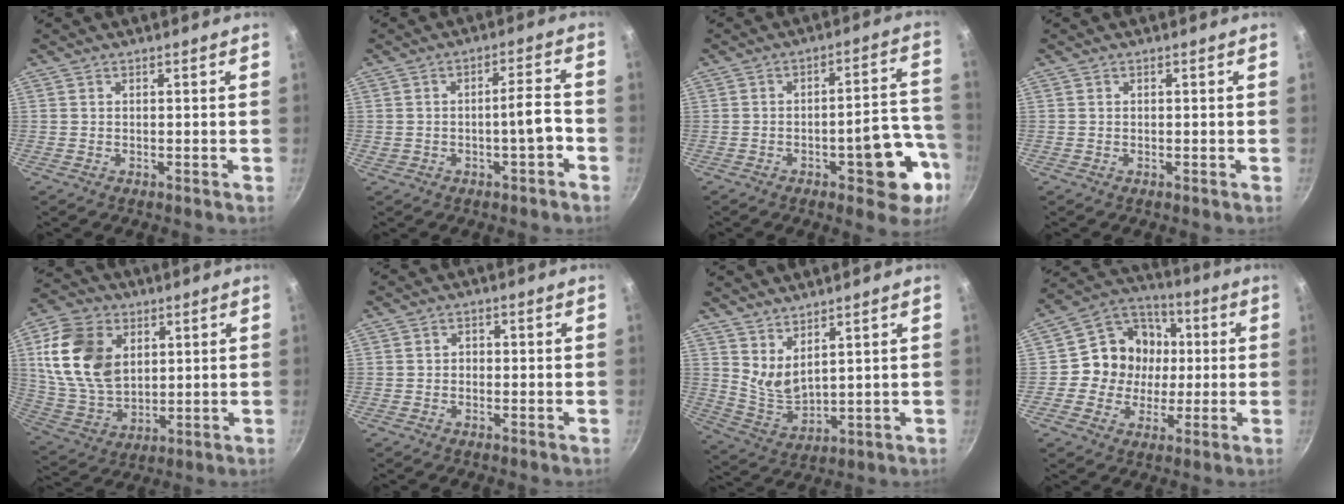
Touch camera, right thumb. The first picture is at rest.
{"total": 5.2, "force": [-2.0, 1.4, 4.6], "torque": [-0.058, 0.032, -0.022]}
{"total": 13.6, "force": [-5.3, 5.2, 11.4], "torque": [-0.105, 0.044, -0.065]}
{"total": 0.0}
{"total": 17.1, "force": [4.6, 12.0, 11.2], "torque": [-0.191, -0.011, 0.098]}
{"total": 1.4, "force": [-0.2, 1.2, 0.6], "torque": [-0.007, 0.004, -0.006]}
{"total": 6.8, "force": [4.7, 2.3, 4.4], "torque": [-0.072, -0.056, 0.097]}
{"total": 13.3, "force": [0.4, 12.2, 5.5], "torque": [-0.059, 0.023, -0.009]}